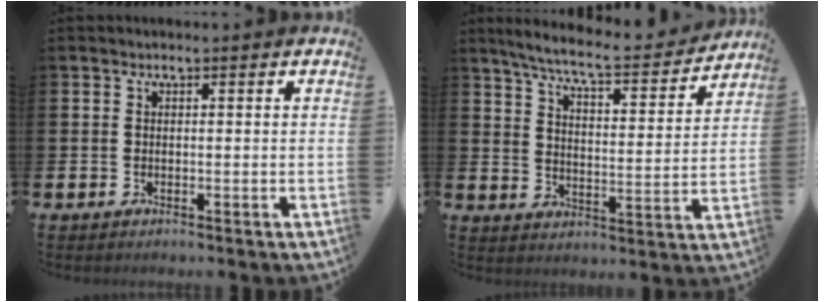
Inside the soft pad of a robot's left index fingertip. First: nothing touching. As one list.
[{"total": 7.4, "force": [6.7, 0.7, 3.1], "torque": [-0.083, -0.045, 0.111]}]